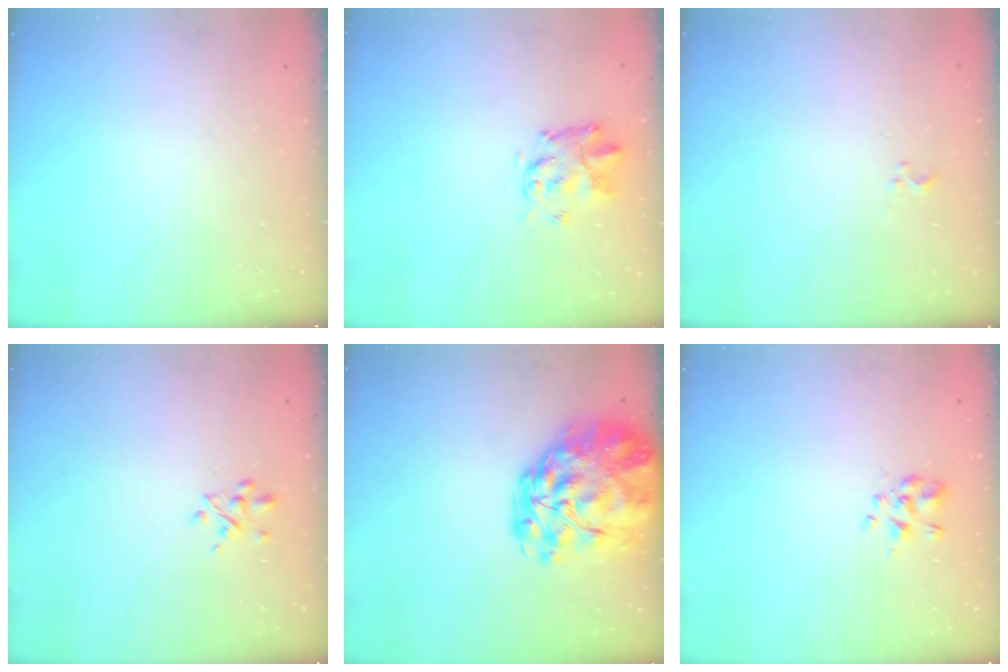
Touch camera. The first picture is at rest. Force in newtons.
{"total": 4.1, "press": 4.0, "slide": 1.0}
{"total": 0.0}
{"total": 3.0, "press": 2.8, "slide": 1.1}
{"total": 18.7, "press": 17.7, "slide": 6.1}
{"total": 2.3, "press": 2.2, "slide": 0.8}